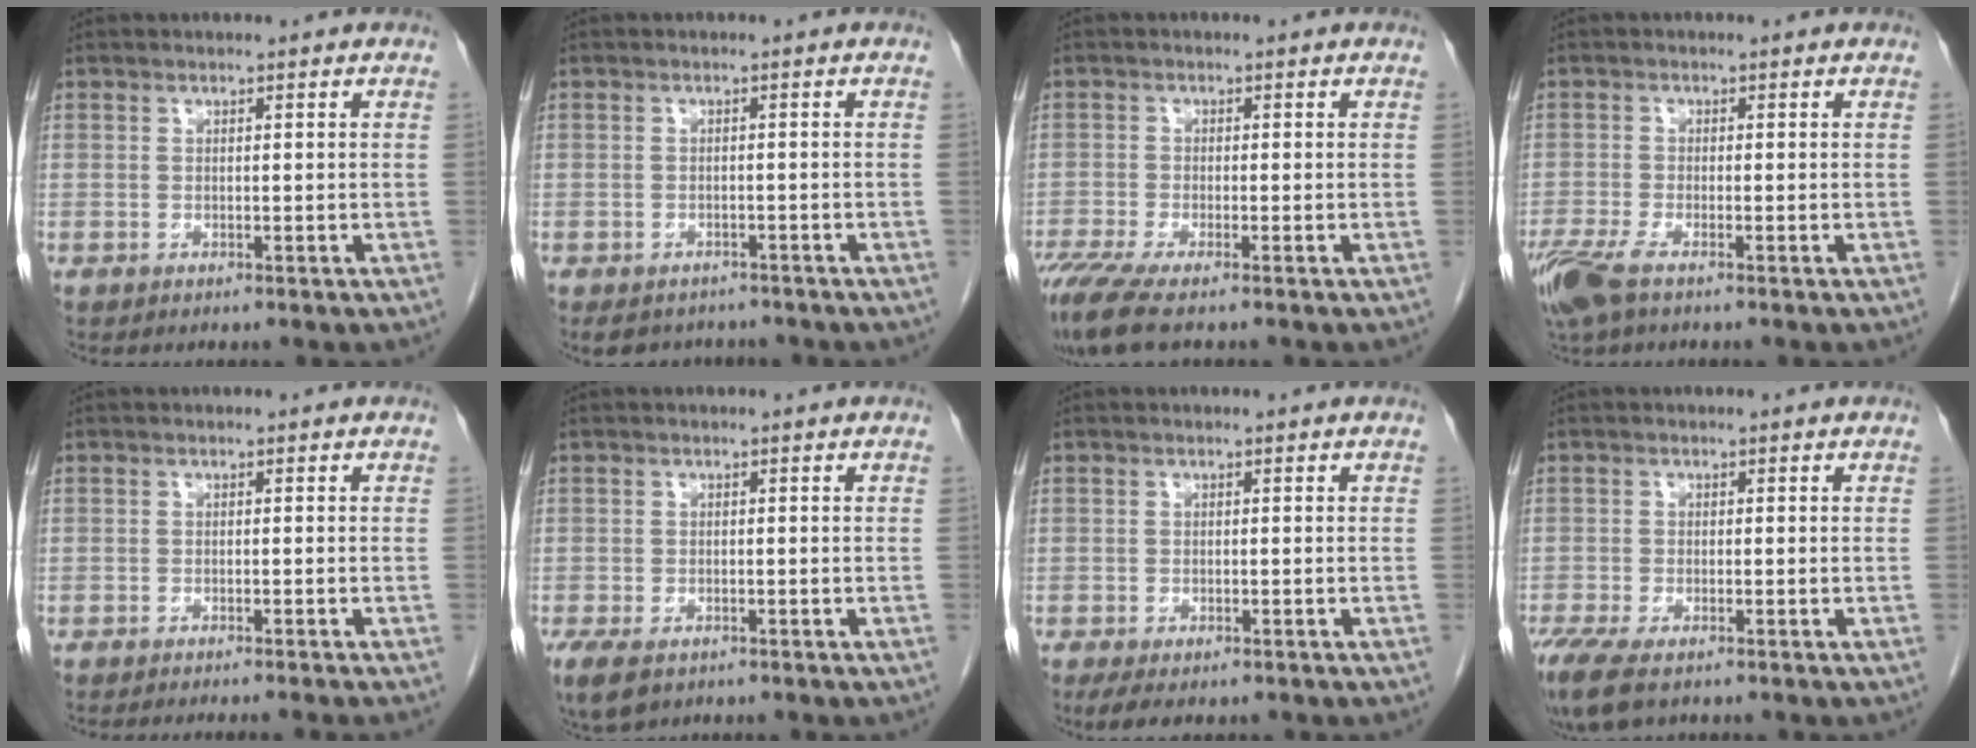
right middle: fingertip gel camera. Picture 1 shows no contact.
{"total": 4.7, "force": [-4.0, 2.4, 0.4], "torque": [0.007, 0.006, -0.050]}
{"total": 6.1, "force": [-4.5, 0.4, 4.0], "torque": [-0.072, -0.016, -0.082]}
{"total": 4.9, "force": [-3.3, 0.9, 3.5], "torque": [-0.076, -0.015, -0.065]}
{"total": 7.4, "force": [-6.6, -0.5, 3.2], "torque": [-0.017, -0.018, -0.087]}
{"total": 5.8, "force": [-3.7, 3.1, 3.3], "torque": [-0.069, -0.013, -0.058]}
{"total": 4.6, "force": [-3.3, 1.9, 2.6], "torque": [-0.042, -0.011, -0.049]}
{"total": 7.0, "force": [-4.9, 2.2, 4.5], "torque": [-0.087, -0.020, -0.083]}